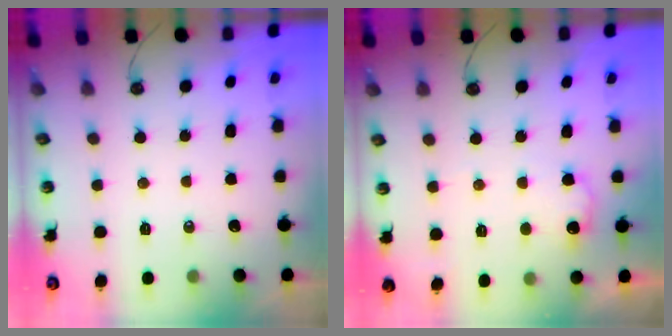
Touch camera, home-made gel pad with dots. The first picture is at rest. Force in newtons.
{"total": 7.6, "press": 7.5, "slide": 0.9}